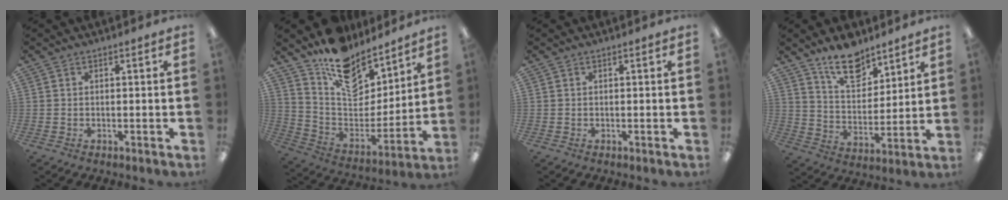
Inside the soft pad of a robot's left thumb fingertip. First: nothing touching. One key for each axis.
{"total": 15.7, "fx": 12.4, "fy": 8.2, "fz": 5.2, "tx": -0.093, "ty": -0.101, "tz": 0.225}
{"total": 0.0}
{"total": 12.8, "fx": 9.9, "fy": 6.1, "fz": 5.4, "tx": -0.080, "ty": -0.058, "tz": 0.181}